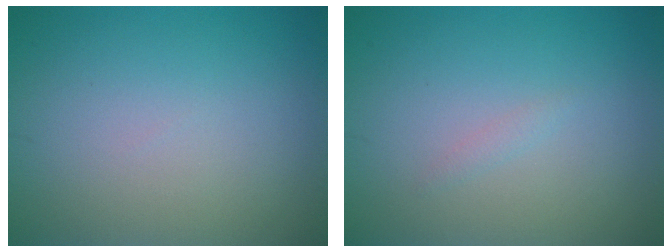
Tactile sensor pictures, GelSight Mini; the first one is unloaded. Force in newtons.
{"total": 0.5, "press": 0.5, "slide": 0.0}